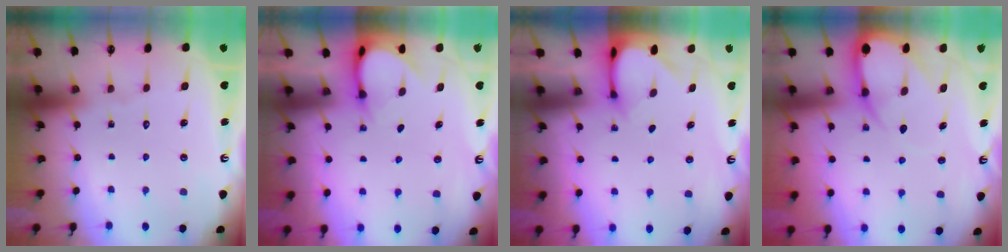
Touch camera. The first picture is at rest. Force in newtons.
{"total": 3.9, "press": 3.9, "slide": 0.4}
{"total": 2.9, "press": 2.9, "slide": 0.2}
{"total": 9.8, "press": 9.8, "slide": 1.1}